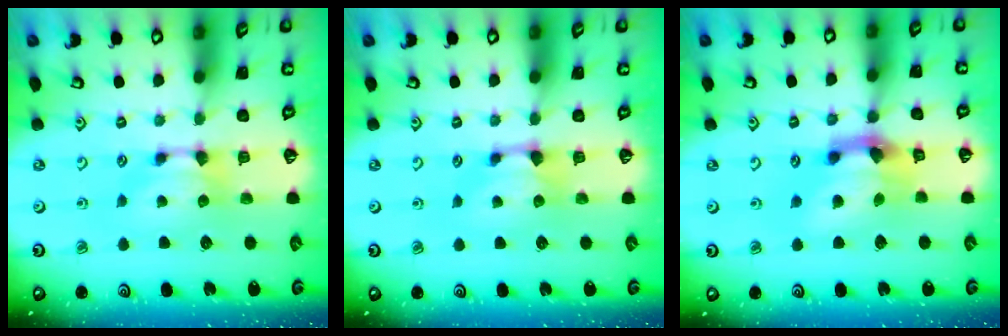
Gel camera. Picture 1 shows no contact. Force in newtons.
{"total": 0.9, "press": 0.6, "slide": 0.7}
{"total": 5.6, "press": 5.0, "slide": 2.5}